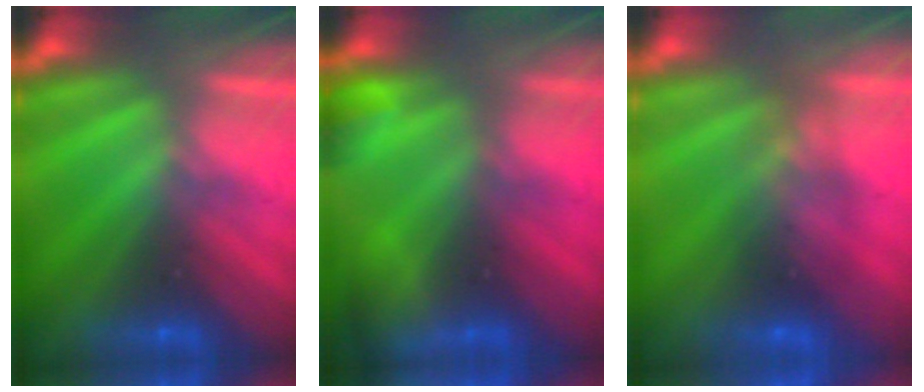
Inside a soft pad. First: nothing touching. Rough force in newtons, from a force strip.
{"total": 4.9}
{"total": 10.3}